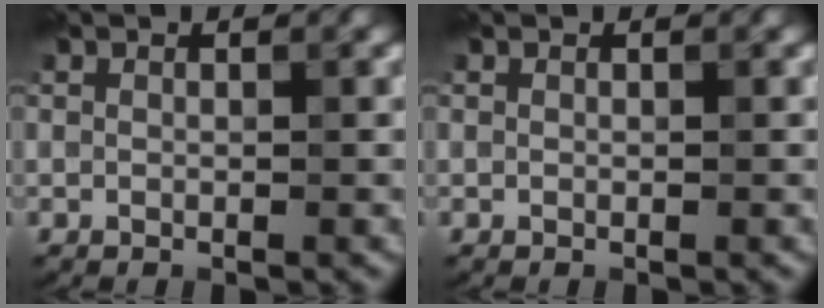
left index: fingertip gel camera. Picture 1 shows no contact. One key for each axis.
{"total": 0.0}